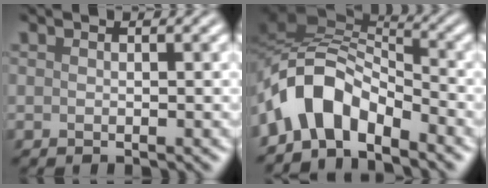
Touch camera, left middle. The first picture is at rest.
{"total": 6.9, "force": [-3.7, 3.7, 4.5], "torque": [-0.068, 0.017, -0.079]}